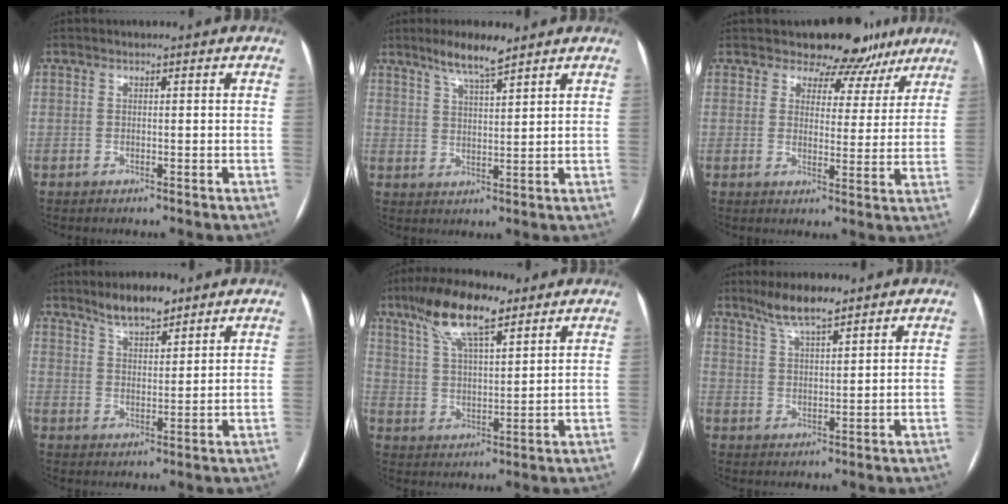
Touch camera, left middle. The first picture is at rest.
{"total": 5.9, "force": [4.6, 0.6, 3.7], "torque": [-0.072, 0.002, 0.083]}
{"total": 9.9, "force": [8.2, 5.3, 1.3], "torque": [0.013, 0.002, 0.083]}
{"total": 5.9, "force": [4.7, 1.8, 3.0], "torque": [-0.056, 0.004, 0.084]}
{"total": 11.8, "force": [7.7, 3.1, 8.4], "torque": [-0.162, 0.020, 0.141]}
{"total": 6.2, "force": [4.9, 0.8, 3.7], "torque": [-0.075, 0.005, 0.091]}